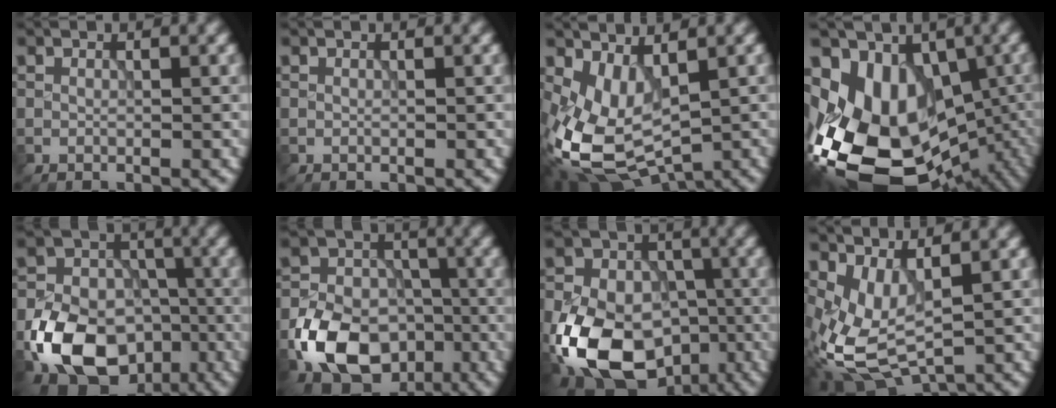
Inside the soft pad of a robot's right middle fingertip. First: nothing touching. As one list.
[{"total": 0.0}, {"total": 7.3, "force": [-0.1, 4.4, 5.8], "torque": [-0.130, -0.016, 0.004]}, {"total": 16.7, "force": [-4.2, 11.6, 11.3], "torque": [-0.188, -0.005, -0.054]}, {"total": 11.5, "force": [-4.7, 8.1, 6.5], "torque": [-0.128, -0.017, -0.089]}, {"total": 10.1, "force": [-4.2, 7.2, 5.7], "torque": [-0.107, -0.013, -0.082]}, {"total": 14.9, "force": [-5.9, 10.3, 9.0], "torque": [-0.169, -0.012, -0.113]}, {"total": 5.1, "force": [0.2, 2.6, 4.4], "torque": [-0.101, -0.010, 0.009]}]